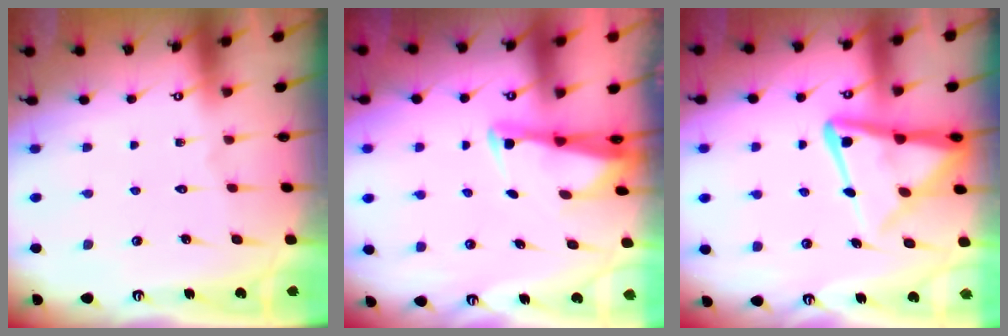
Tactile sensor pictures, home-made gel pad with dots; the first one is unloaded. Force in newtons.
{"total": 2.6, "press": 2.5, "slide": 0.6}
{"total": 13.3, "press": 13.2, "slide": 1.4}